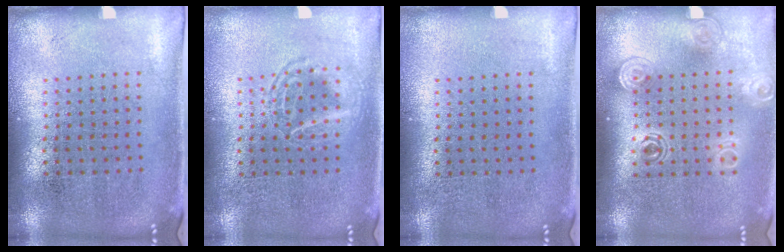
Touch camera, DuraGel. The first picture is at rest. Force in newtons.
{"total": 2.1, "press": 2.1, "slide": 0.3}
{"total": 0.0}
{"total": 1.6, "press": 1.2, "slide": 1.0}